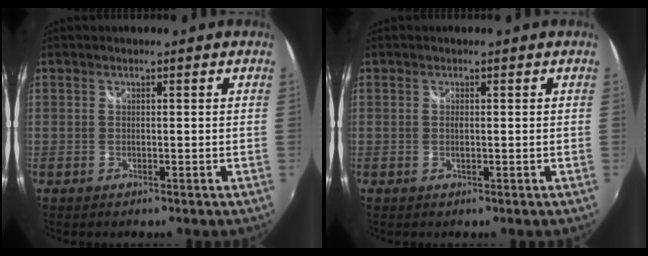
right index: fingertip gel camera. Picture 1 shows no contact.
{"total": 0.7, "force": [0.0, 0.1, 0.7], "torque": [-0.014, 0.000, -0.002]}